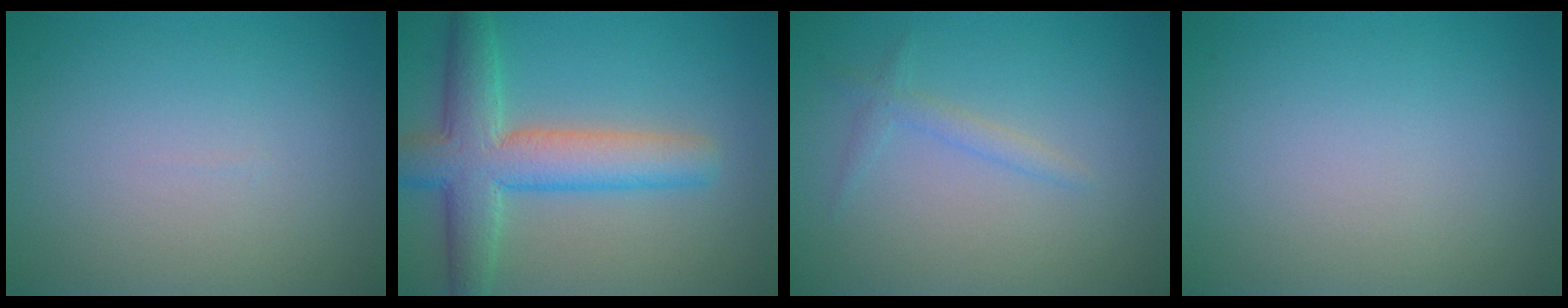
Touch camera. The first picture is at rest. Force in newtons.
{"total": 7.0, "press": 7.0, "slide": 0.3}
{"total": 1.3, "press": 1.3, "slide": 0.1}
{"total": 0.0}